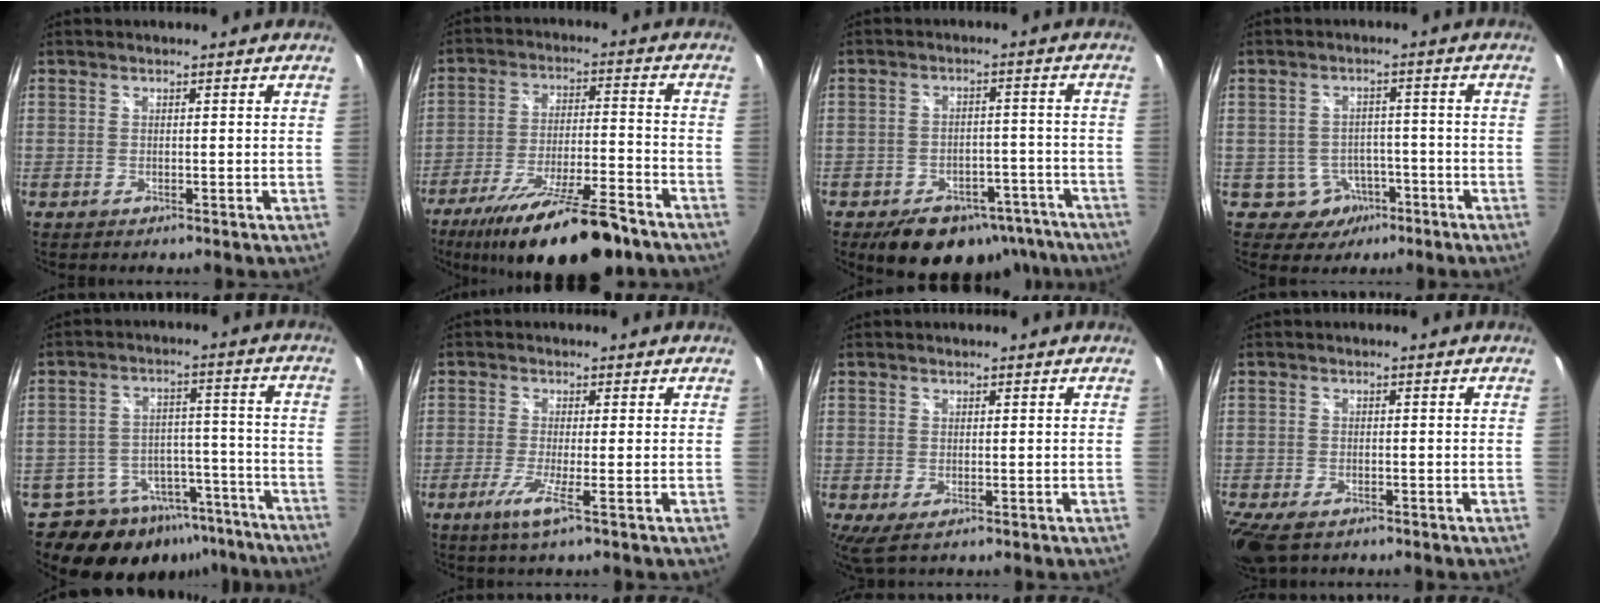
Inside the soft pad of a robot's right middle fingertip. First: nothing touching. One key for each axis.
{"total": 20.5, "fx": -16.0, "fy": 5.1, "fz": 11.8, "tx": -0.203, "ty": -0.018, "tz": -0.235}
{"total": 14.9, "fx": -10.8, "fy": 8.1, "fz": 6.1, "tx": -0.107, "ty": 0.020, "tz": -0.118}
{"total": 5.4, "fx": -2.9, "fy": 4.5, "fz": 0.6, "tx": -0.023, "ty": 0.022, "tz": -0.027}
{"total": 16.4, "fx": -12.3, "fy": 9.5, "fz": 5.3, "tx": -0.107, "ty": 0.037, "tz": -0.152}
{"total": 3.8, "fx": -1.7, "fy": -1.0, "fz": 3.3, "tx": -0.087, "ty": -0.012, "tz": -0.038}
{"total": 2.3, "fx": -0.3, "fy": 0.7, "fz": 2.1, "tx": -0.040, "ty": -0.010, "tz": -0.003}
{"total": 7.2, "fx": -4.9, "fy": 3.3, "fz": 4.1, "tx": -0.104, "ty": -0.032, "tz": -0.091}